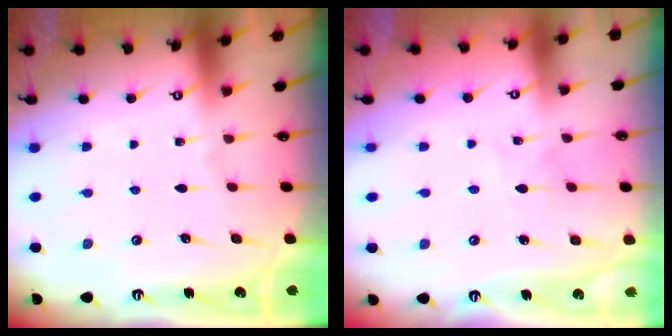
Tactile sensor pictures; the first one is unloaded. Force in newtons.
{"total": 2.7, "press": 2.7, "slide": 0.3}